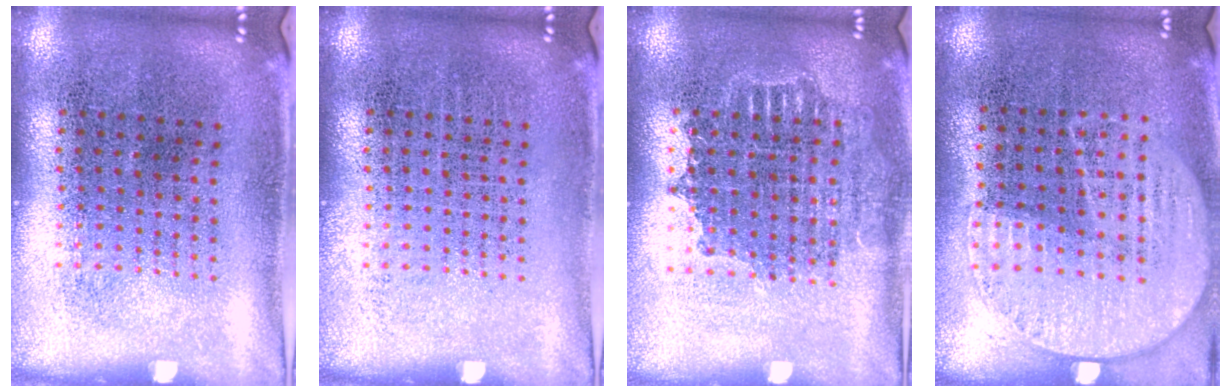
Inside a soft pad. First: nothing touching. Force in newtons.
{"total": 0.0}
{"total": 1.4, "press": 1.2, "slide": 0.7}
{"total": 1.2, "press": 1.0, "slide": 0.6}